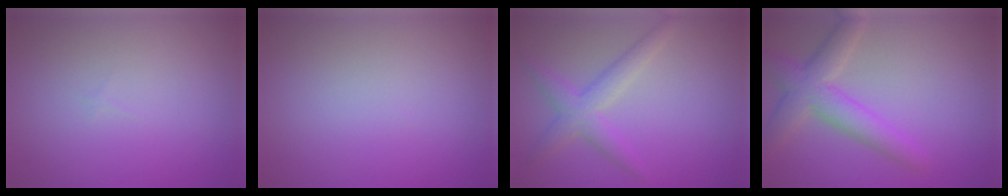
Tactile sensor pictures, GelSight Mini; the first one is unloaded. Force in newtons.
{"total": 0.0}
{"total": 3.2, "press": 3.2, "slide": 0.0}
{"total": 4.6, "press": 4.6, "slide": 0.2}